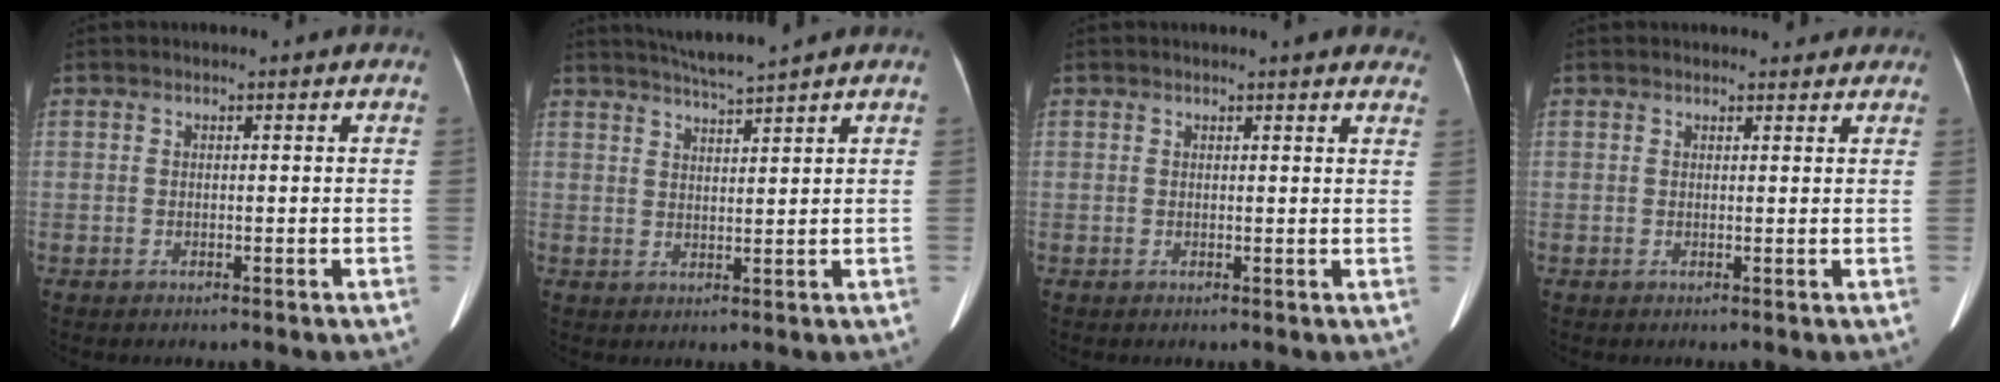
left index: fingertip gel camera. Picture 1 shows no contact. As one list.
[{"total": 4.9, "force": [4.4, -1.3, 1.7], "torque": [-0.032, 0.003, 0.081]}, {"total": 7.1, "force": [6.3, 1.3, 3.0], "torque": [-0.023, -0.001, 0.053]}, {"total": 3.6, "force": [3.2, 1.3, 0.8], "torque": [-0.003, 0.011, 0.031]}]